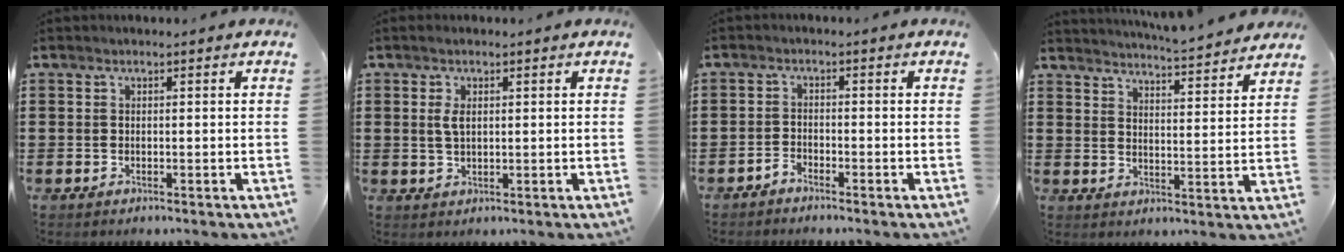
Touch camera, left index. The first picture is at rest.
{"total": 2.6, "force": [0.6, 1.1, 2.2], "torque": [-0.047, 0.006, 0.010]}
{"total": 1.9, "force": [-1.8, 0.2, -0.1], "torque": [-0.008, 0.004, -0.039]}
{"total": 4.5, "force": [4.4, -0.6, 0.7], "torque": [-0.027, -0.035, 0.072]}